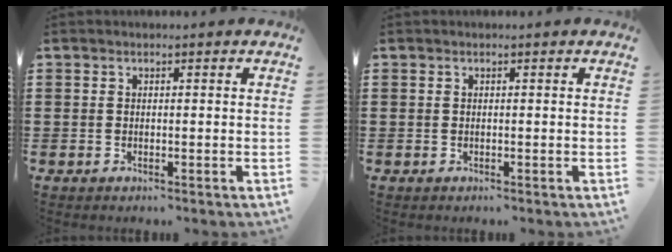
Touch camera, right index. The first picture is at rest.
{"total": 0.0}